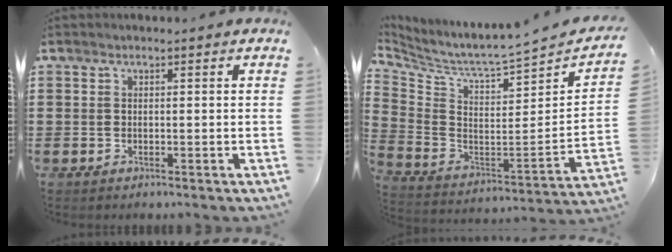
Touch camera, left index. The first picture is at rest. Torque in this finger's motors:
{"motor_torque": [0.09, 0.25, 0.01, 0.02]}